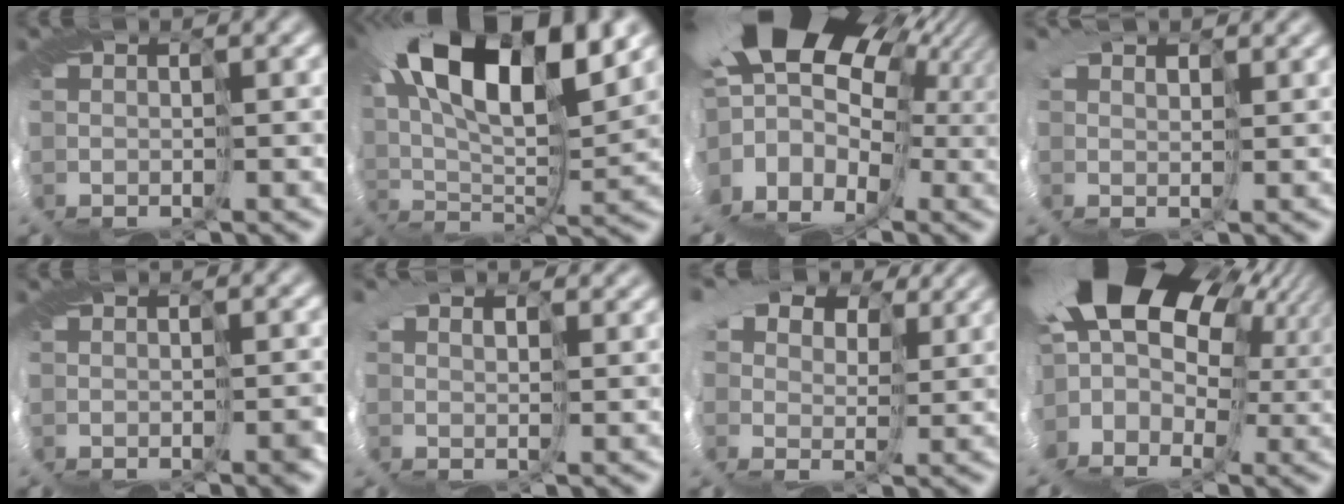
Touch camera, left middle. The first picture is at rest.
{"total": 14.4, "force": [7.0, 5.0, 11.6], "torque": [-0.220, 0.045, 0.097]}
{"total": 13.4, "force": [4.1, 8.4, 9.6], "torque": [-0.180, 0.014, 0.069]}
{"total": 3.1, "force": [2.7, 1.5, 0.4], "torque": [-0.024, 0.011, 0.035]}
{"total": 1.9, "force": [-1.0, 0.8, 1.4], "torque": [-0.017, 0.001, -0.012]}
{"total": 4.1, "force": [3.2, 2.2, 1.3], "torque": [-0.049, 0.017, 0.043]}
{"total": 11.1, "force": [6.7, 6.8, 5.5], "torque": [-0.140, 0.035, 0.104]}
{"total": 15.2, "force": [5.5, 9.7, 10.3], "torque": [-0.207, 0.014, 0.097]}